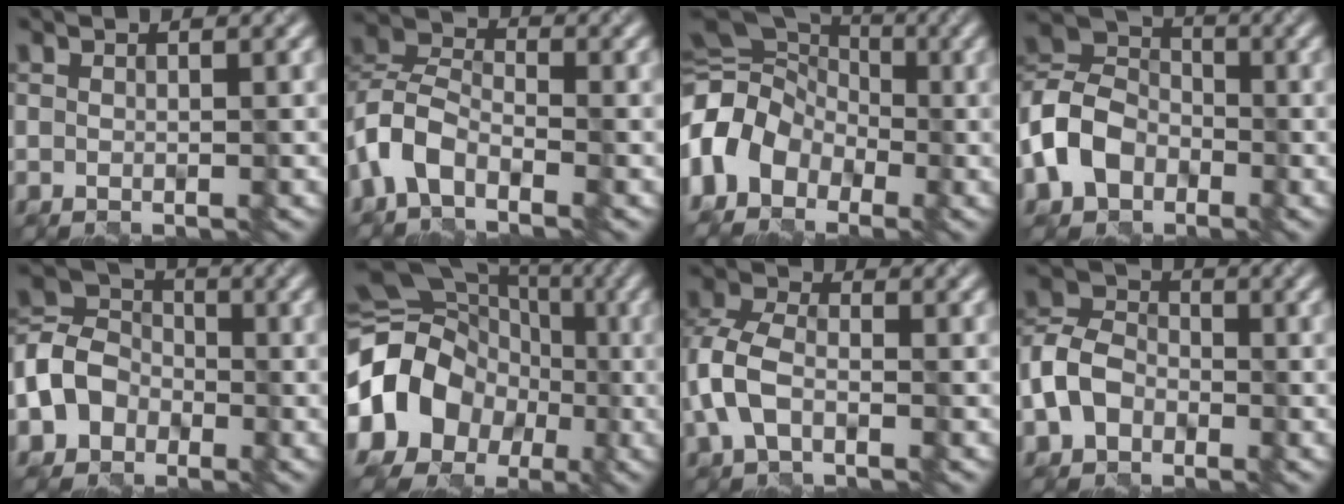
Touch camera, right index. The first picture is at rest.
{"total": 5.4, "force": [-3.3, 3.0, 3.2], "torque": [-0.064, 0.004, -0.078]}
{"total": 9.4, "force": [-2.6, 7.5, 5.1], "torque": [-0.097, 0.011, -0.072]}
{"total": 7.2, "force": [-3.0, 5.5, 3.6], "torque": [-0.077, 0.007, -0.080]}
{"total": 5.6, "force": [-2.3, 4.6, 2.2], "torque": [-0.050, 0.008, -0.057]}
{"total": 13.2, "force": [-2.0, 11.4, 6.4], "torque": [-0.124, -0.017, -0.058]}
{"total": 4.6, "force": [-1.4, 3.0, 3.3], "torque": [-0.086, 0.004, -0.037]}
{"total": 5.0, "force": [-2.0, 3.8, 2.5], "torque": [-0.056, 0.007, -0.048]}